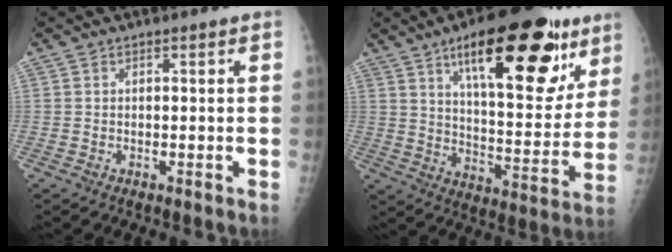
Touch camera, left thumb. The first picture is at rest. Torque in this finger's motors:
{"motor_torque": [2.26, 2.02, 1.54, -1.24, 0.48]}